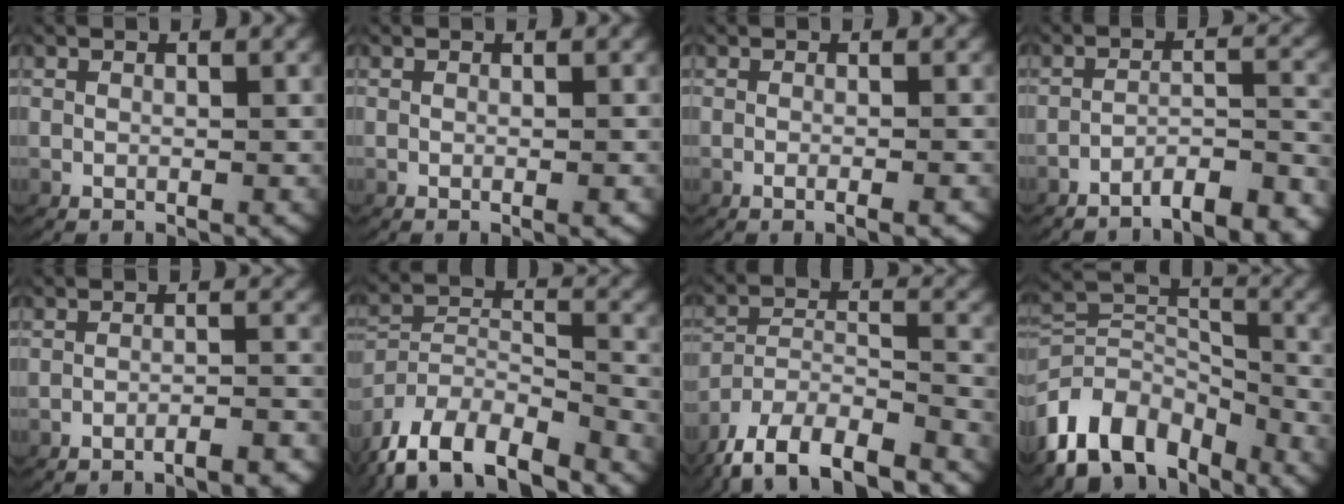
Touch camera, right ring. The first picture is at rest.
{"total": 0.7, "force": [-0.4, 0.0, 0.5], "torque": [-0.003, 0.004, -0.008]}
{"total": 1.8, "force": [-1.2, 0.0, 1.3], "torque": [-0.018, 0.002, -0.021]}
{"total": 6.4, "force": [-6.0, 1.2, 2.0], "torque": [-0.028, -0.016, -0.090]}
{"total": 3.3, "force": [-3.0, 0.5, 1.2], "torque": [-0.012, 0.001, -0.054]}
{"total": 11.1, "force": [-7.1, 7.2, 4.6], "torque": [-0.100, -0.045, -0.111]}
{"total": 11.9, "force": [-9.1, 6.2, 4.3], "torque": [-0.087, -0.035, -0.148]}
{"total": 10.1, "force": [-4.3, 7.3, 5.6], "torque": [-0.097, -0.039, -0.063]}